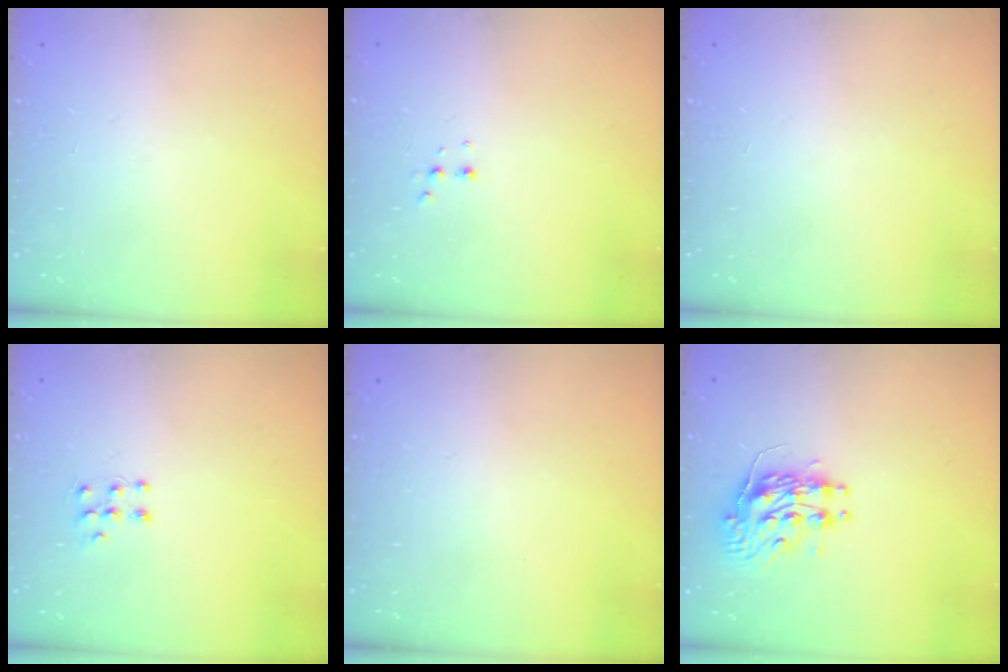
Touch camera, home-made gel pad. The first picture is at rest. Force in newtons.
{"total": 2.9, "press": 2.8, "slide": 1.0}
{"total": 0.0}
{"total": 5.8, "press": 5.8, "slide": 1.0}
{"total": 0.0}
{"total": 9.8, "press": 9.7, "slide": 0.8}